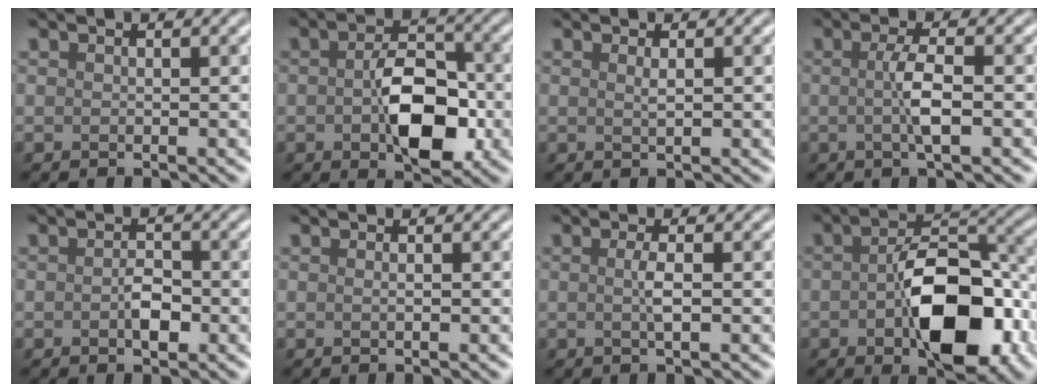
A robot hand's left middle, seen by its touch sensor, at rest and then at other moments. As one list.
[{"total": 7.2, "force": [-1.1, 3.9, 5.9], "torque": [-0.099, -0.004, -0.018]}, {"total": 0.9, "force": [0.3, 0.2, 0.8], "torque": [-0.011, 0.003, 0.004]}, {"total": 3.0, "force": [-0.2, 0.5, 2.9], "torque": [-0.055, -0.001, -0.005]}, {"total": 2.2, "force": [-0.5, 1.2, 1.8], "torque": [-0.032, 0.001, -0.011]}, {"total": 0.7, "force": [0.0, 0.2, 0.7], "torque": [-0.012, -0.001, -0.001]}, {"total": 1.6, "force": [0.0, 0.2, 1.6], "torque": [-0.032, 0.000, -0.001]}, {"total": 10.3, "force": [-2.4, 5.3, 8.4], "torque": [-0.134, 0.003, -0.040]}]